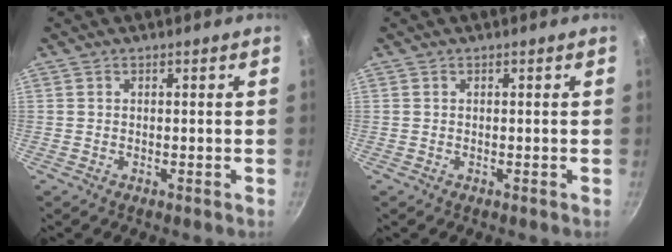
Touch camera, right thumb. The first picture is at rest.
{"total": 0.0}